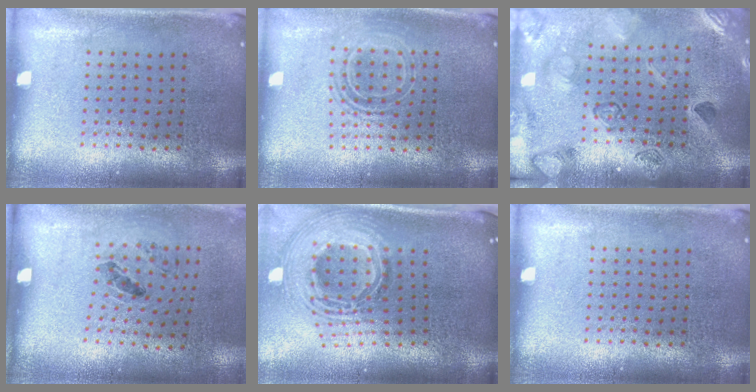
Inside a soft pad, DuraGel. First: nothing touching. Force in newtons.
{"total": 1.7, "press": 1.3, "slide": 1.0}
{"total": 2.3, "press": 2.3, "slide": 0.2}
{"total": 1.2, "press": 0.7, "slide": 1.0}
{"total": 2.9, "press": 2.1, "slide": 2.1}
{"total": 0.0}